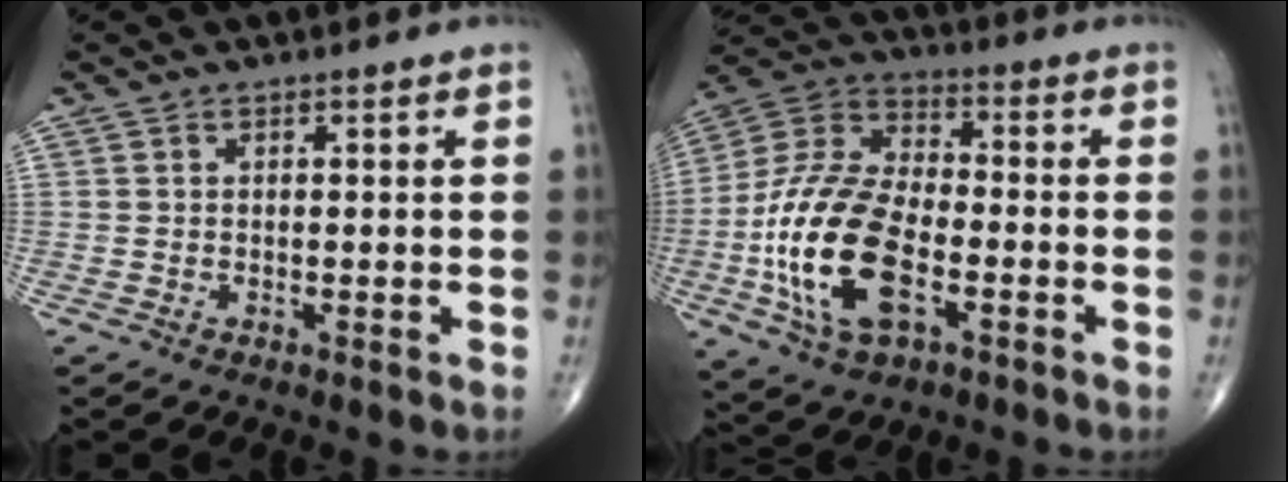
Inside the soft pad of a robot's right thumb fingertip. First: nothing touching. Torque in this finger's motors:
{"motor_torque": [1.24, 0.63, 2.15, -0.32, 0.64]}